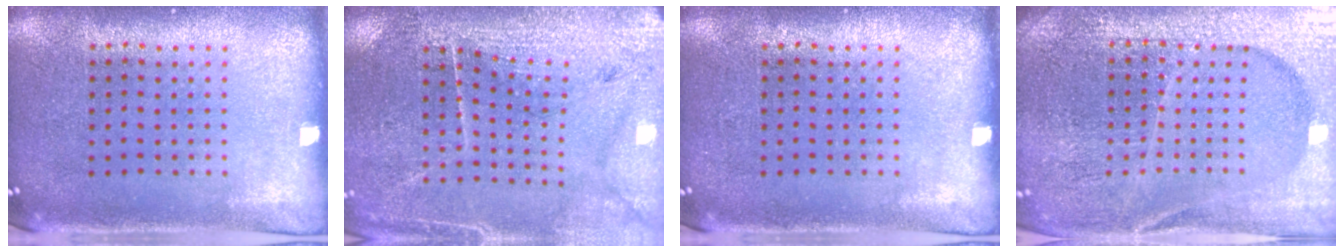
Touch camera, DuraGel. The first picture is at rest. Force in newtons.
{"total": 3.1, "press": 3.1, "slide": 0.1}
{"total": 0.0}
{"total": 5.2, "press": 4.8, "slide": 2.2}